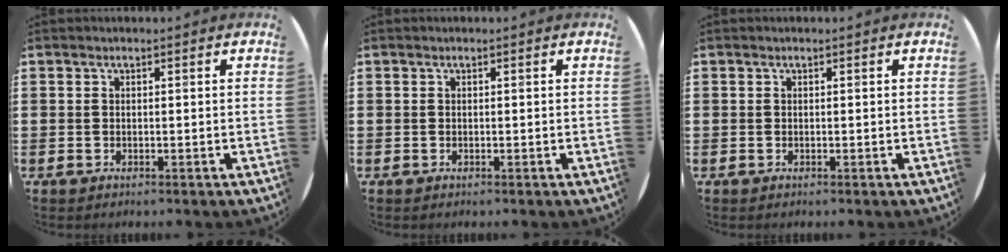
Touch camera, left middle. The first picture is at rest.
{"total": 0.0}
{"total": 0.0}